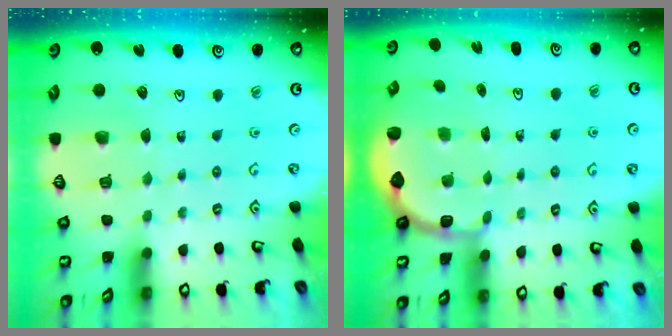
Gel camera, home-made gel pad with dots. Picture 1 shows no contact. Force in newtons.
{"total": 2.8, "press": 2.1, "slide": 1.9}